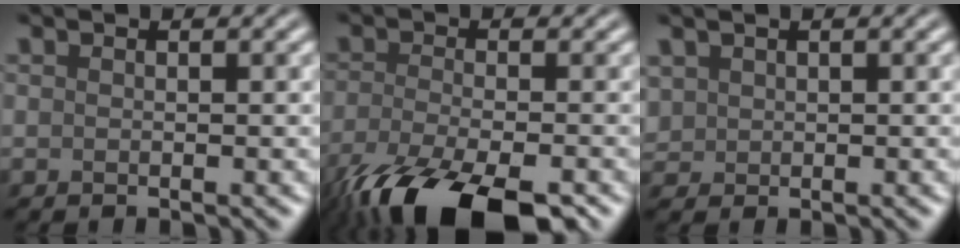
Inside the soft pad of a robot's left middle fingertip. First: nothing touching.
{"total": 11.9, "force": [-8.3, 3.8, 7.7], "torque": [-0.170, -0.046, -0.130]}
{"total": 0.8, "force": [0.6, 0.6, -0.2], "torque": [-0.005, 0.008, 0.025]}